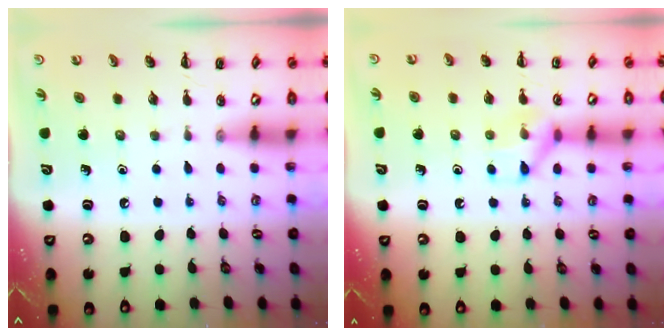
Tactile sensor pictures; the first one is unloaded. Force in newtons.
{"total": 8.7, "press": 8.7, "slide": 0.5}